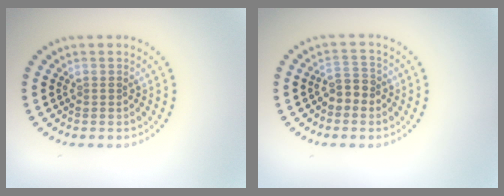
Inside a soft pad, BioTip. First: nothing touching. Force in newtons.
{"total": 2.0, "press": 1.8, "slide": 0.7}